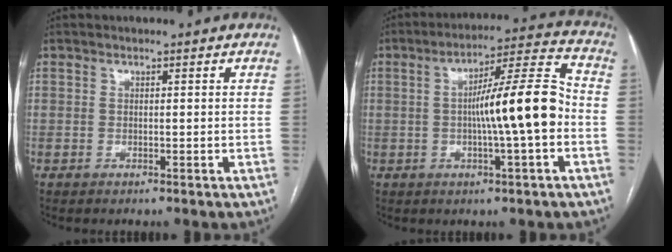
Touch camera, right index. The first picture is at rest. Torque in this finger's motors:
{"motor_torque": [0.96, -0.26, 0.62, 0.19]}